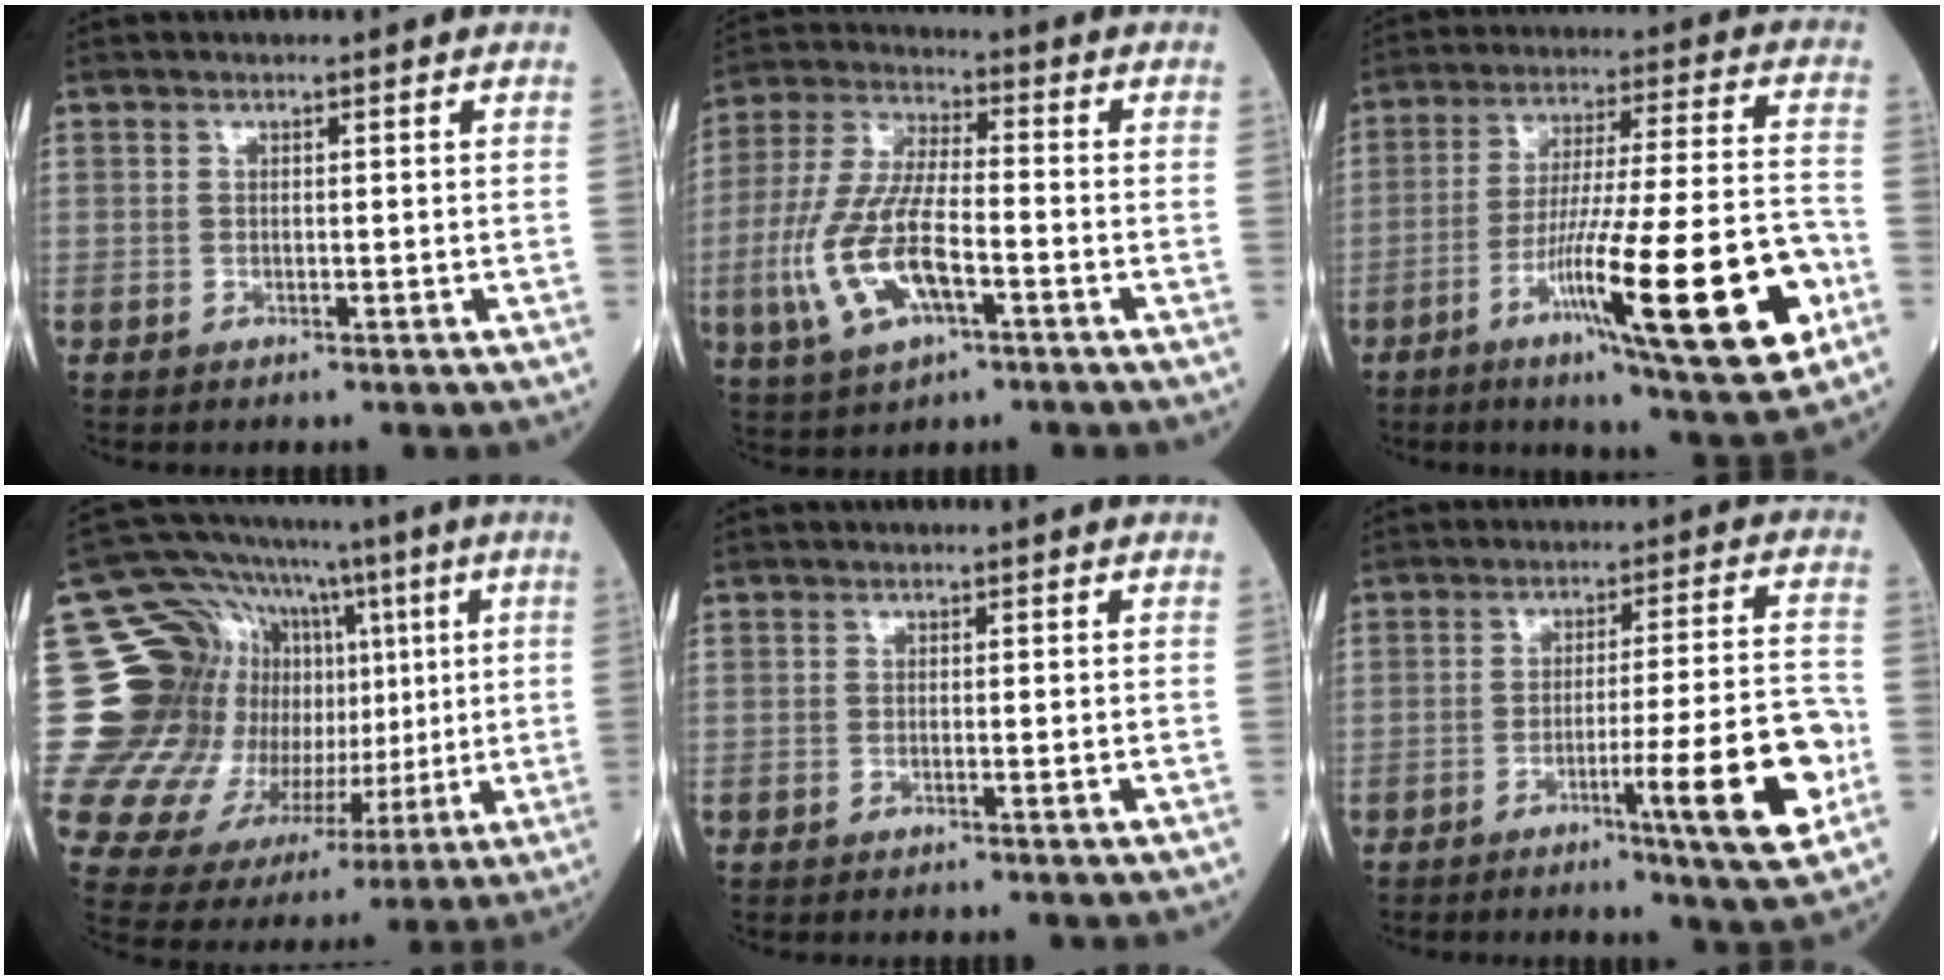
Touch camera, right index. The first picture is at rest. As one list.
[{"total": 13.0, "force": [-4.1, 4.1, 11.7], "torque": [-0.257, -0.005, -0.075]}, {"total": 22.1, "force": [-8.5, 1.3, 20.4], "torque": [-0.306, -0.025, -0.134]}, {"total": 26.1, "force": [3.3, 19.9, 16.6], "torque": [-0.309, 0.085, 0.075]}, {"total": 0.7, "force": [-0.3, -0.1, 0.7], "torque": [-0.012, 0.000, -0.003]}, {"total": 12.4, "force": [-4.7, -0.4, 11.5], "torque": [-0.169, -0.008, -0.071]}]